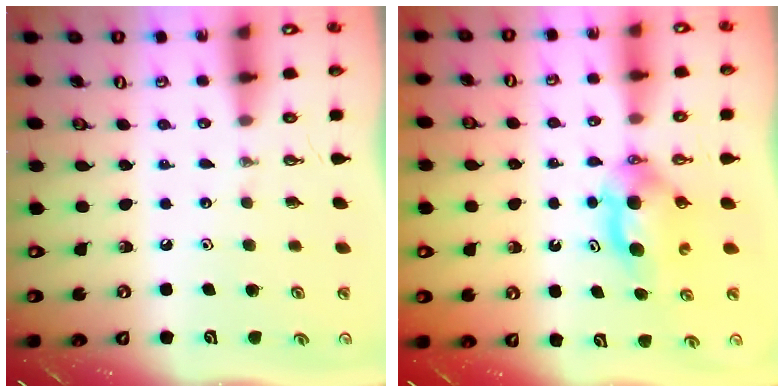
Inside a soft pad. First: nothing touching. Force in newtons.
{"total": 6.8, "press": 5.9, "slide": 3.2}